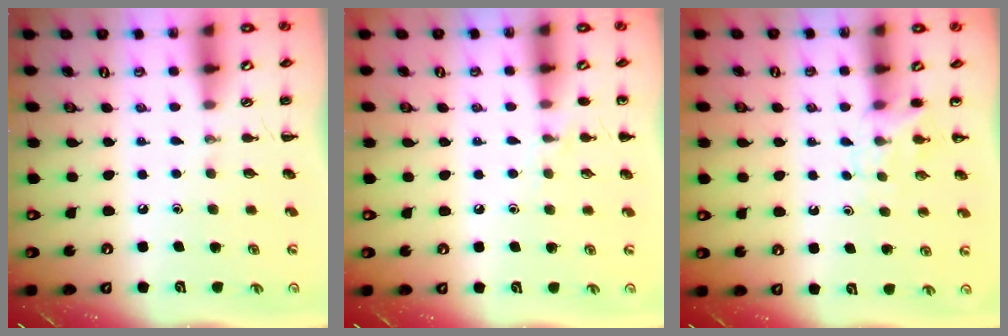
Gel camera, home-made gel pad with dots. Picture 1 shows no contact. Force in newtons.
{"total": 5.3, "press": 5.0, "slide": 1.6}
{"total": 3.8, "press": 3.6, "slide": 1.3}